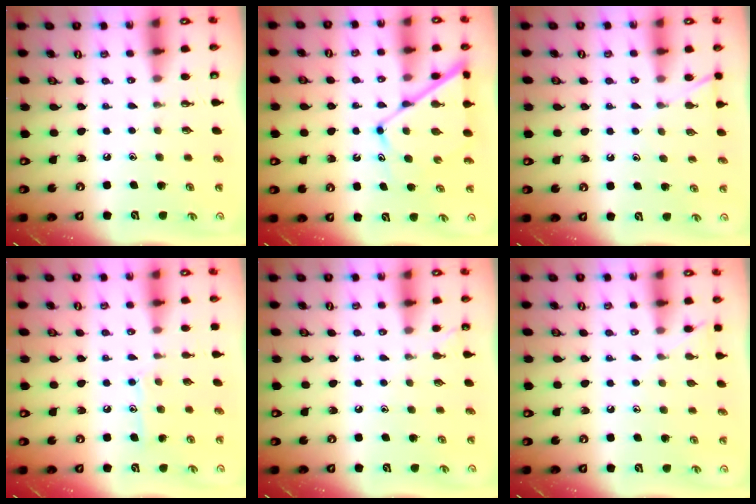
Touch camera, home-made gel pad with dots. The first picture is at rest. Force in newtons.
{"total": 10.9, "press": 10.8, "slide": 1.0}
{"total": 6.4, "press": 6.4, "slide": 0.3}
{"total": 8.5, "press": 8.5, "slide": 0.5}
{"total": 2.9, "press": 2.9, "slide": 0.3}
{"total": 5.5, "press": 5.5, "slide": 0.6}